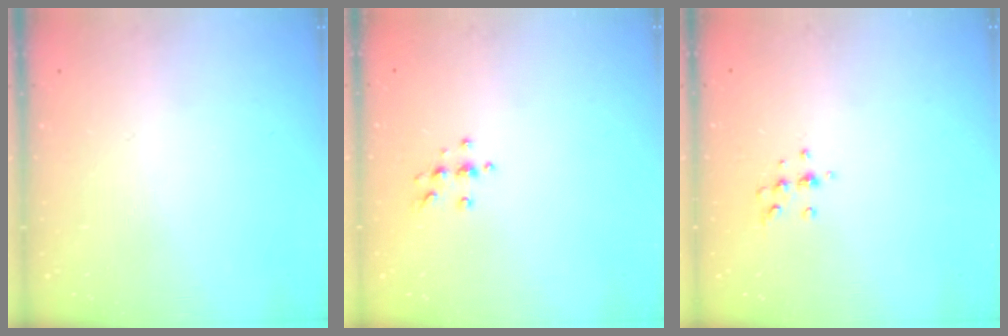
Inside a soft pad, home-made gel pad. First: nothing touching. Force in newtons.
{"total": 5.4, "press": 5.4, "slide": 0.7}
{"total": 6.0, "press": 5.6, "slide": 2.0}